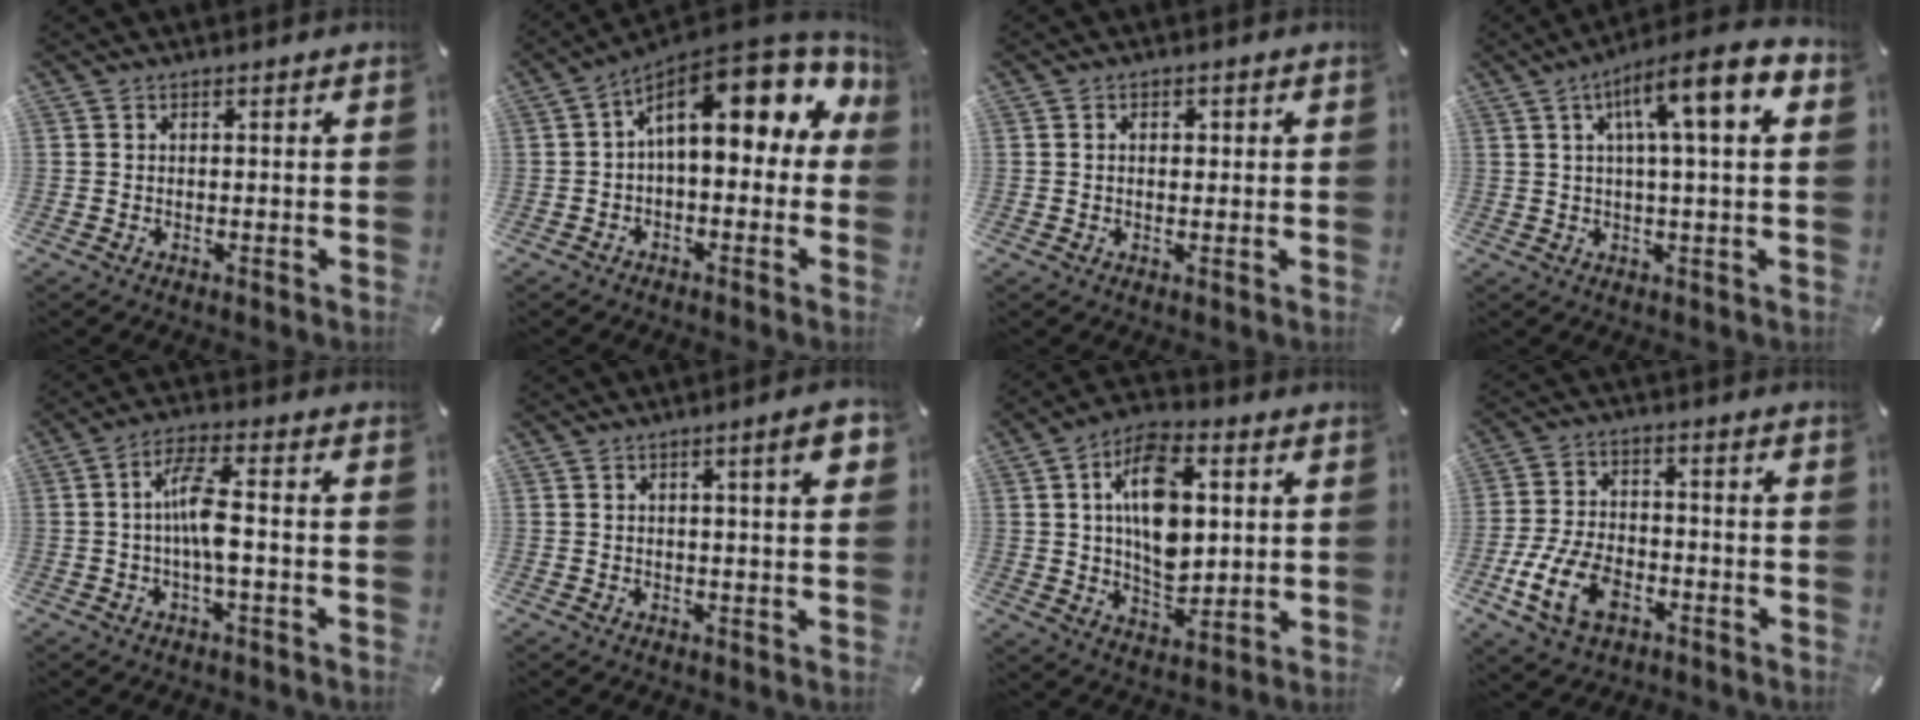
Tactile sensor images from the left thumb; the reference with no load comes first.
{"total": 16.4, "force": [6.1, 7.9, 13.0], "torque": [-0.197, -0.043, 0.102]}
{"total": 2.0, "force": [0.1, 1.4, 1.5], "torque": [-0.023, 0.004, -0.002]}
{"total": 12.1, "force": [4.2, 2.0, 11.2], "torque": [-0.185, -0.015, 0.066]}
{"total": 9.0, "force": [-0.8, 2.4, 8.6], "torque": [-0.170, 0.002, -0.019]}
{"total": 6.1, "force": [2.1, 1.0, 5.6], "torque": [-0.084, -0.003, 0.029]}
{"total": 15.1, "force": [3.0, 9.7, 11.2], "torque": [-0.202, 0.001, 0.050]}
{"total": 12.0, "force": [-5.1, 7.6, 7.8], "torque": [-0.170, 0.016, -0.091]}